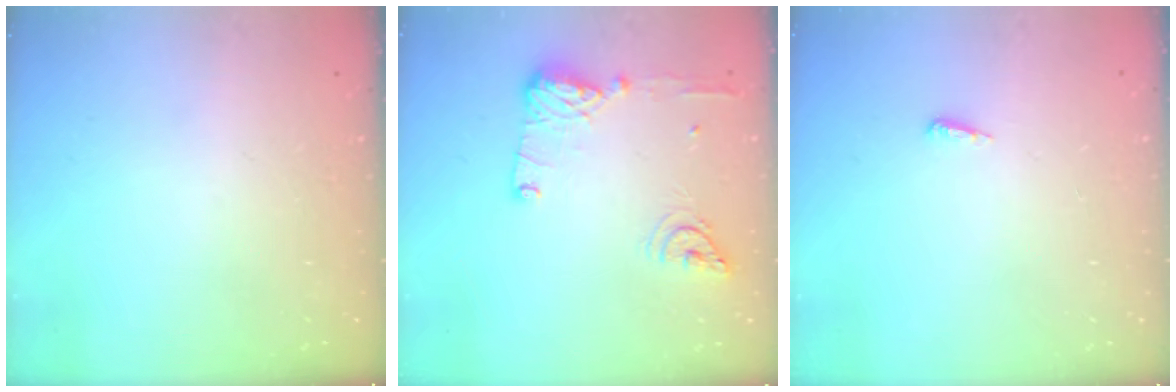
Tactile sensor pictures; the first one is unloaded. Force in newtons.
{"total": 12.7, "press": 12.4, "slide": 2.7}
{"total": 3.6, "press": 3.5, "slide": 0.6}